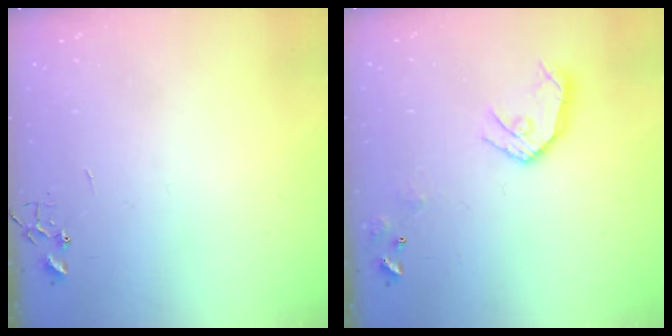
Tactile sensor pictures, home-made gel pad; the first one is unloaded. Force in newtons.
{"total": 11.7, "press": 11.6, "slide": 1.2}